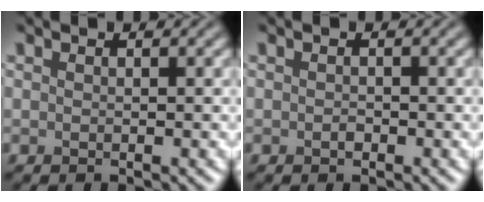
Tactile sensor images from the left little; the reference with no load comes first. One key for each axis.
{"total": 0.5, "fx": -0.2, "fy": 0.3, "fz": 0.3, "tx": -0.006, "ty": 0.000, "tz": -0.004}